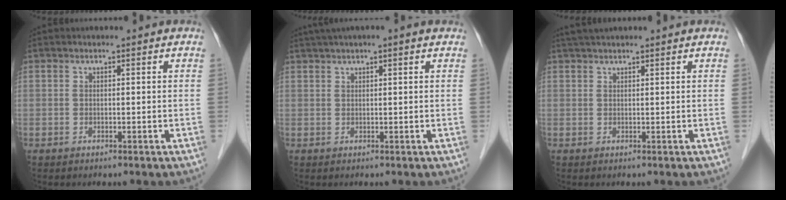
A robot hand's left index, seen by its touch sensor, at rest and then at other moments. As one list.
[{"total": 5.2, "force": [3.8, 0.1, 3.5], "torque": [-0.061, 0.037, 0.064]}, {"total": 3.2, "force": [2.9, 0.0, 1.4], "torque": [-0.018, 0.030, 0.050]}]